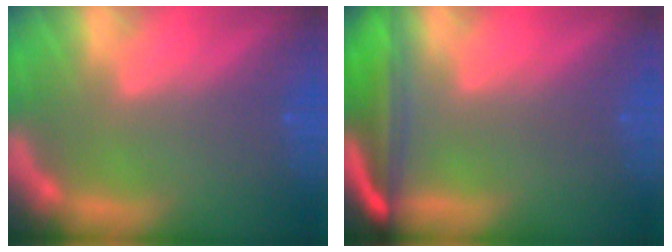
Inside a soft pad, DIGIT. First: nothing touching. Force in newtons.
{"total": 7.5}